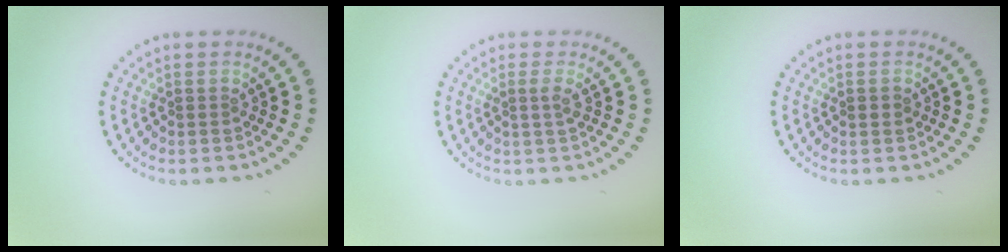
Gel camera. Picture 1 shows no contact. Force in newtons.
{"total": 1.1, "press": 0.8, "slide": 0.8}
{"total": 1.1, "press": 1.1, "slide": 0.1}